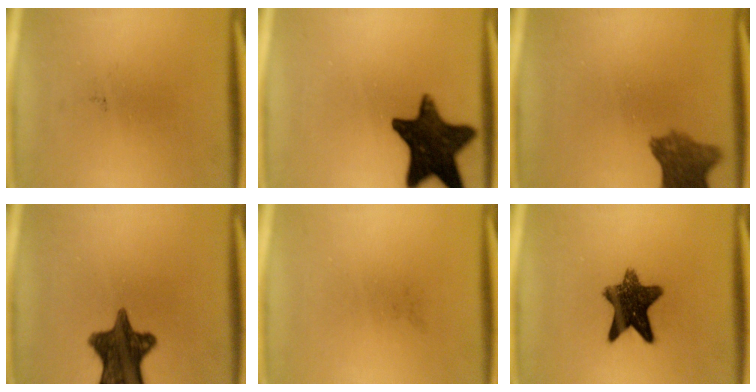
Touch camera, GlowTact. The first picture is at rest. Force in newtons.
{"total": 15.8}
{"total": 7.1}
{"total": 12.3}
{"total": 0.0}
{"total": 10.7}